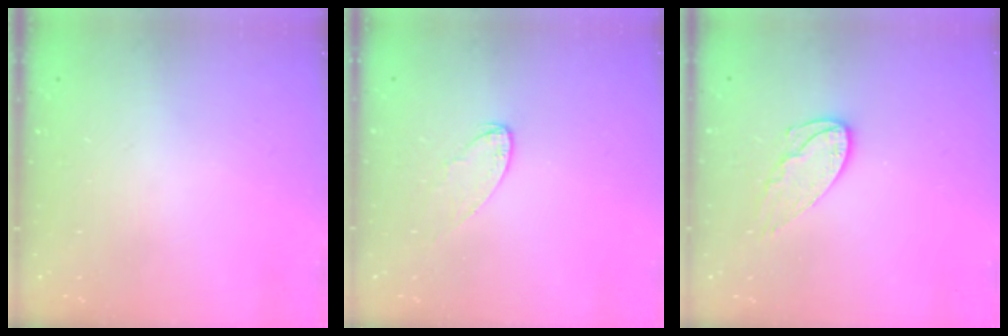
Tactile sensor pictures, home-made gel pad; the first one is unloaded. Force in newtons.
{"total": 5.7, "press": 5.7, "slide": 0.4}
{"total": 9.1, "press": 9.1, "slide": 0.5}